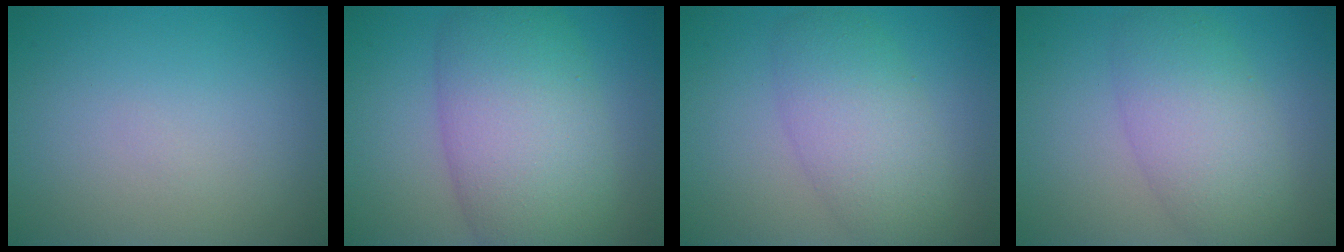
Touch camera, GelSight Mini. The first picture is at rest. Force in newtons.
{"total": 9.7, "press": 9.7, "slide": 0.5}
{"total": 5.2, "press": 5.2, "slide": 0.4}
{"total": 5.6, "press": 5.6, "slide": 0.1}